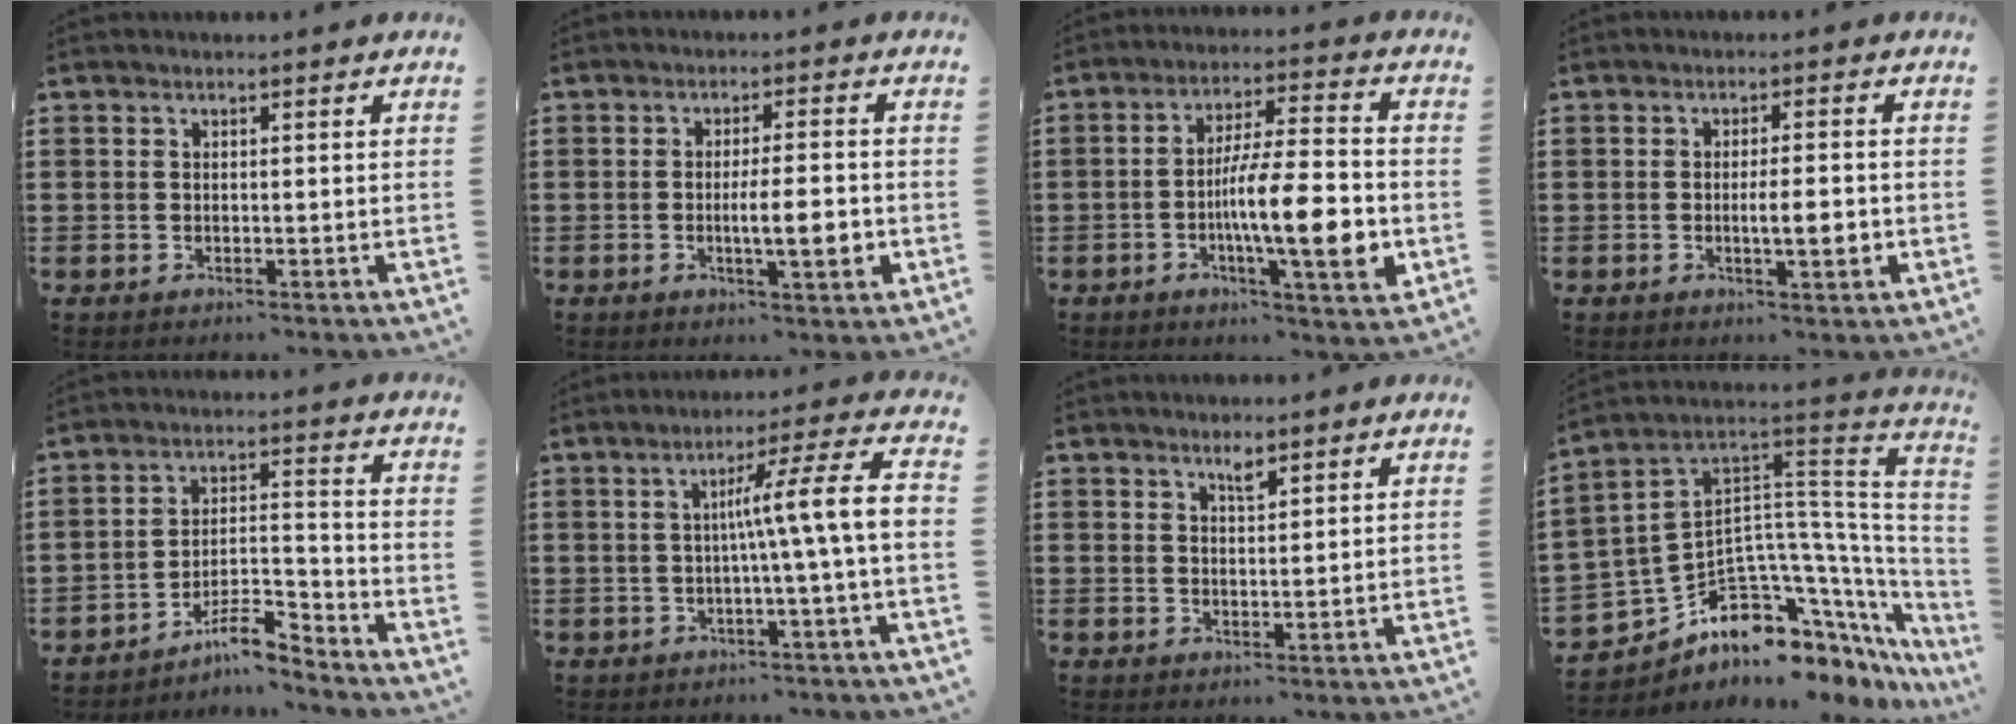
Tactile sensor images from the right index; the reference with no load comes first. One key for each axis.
{"total": 6.4, "fx": -1.2, "fy": 1.3, "fz": 6.2, "tx": -0.095, "ty": -0.003, "tz": -0.022}
{"total": 13.2, "fx": -3.3, "fy": 2.6, "fz": 12.5, "tx": -0.192, "ty": -0.009, "tz": -0.060}
{"total": 4.5, "fx": -0.7, "fy": 0.9, "fz": 4.3, "tx": -0.065, "ty": -0.002, "tz": -0.015}
{"total": 7.1, "fx": -6.1, "fy": 1.3, "fz": 3.4, "tx": -0.061, "ty": 0.008, "tz": -0.115}
{"total": 8.7, "fx": -0.4, "fy": -0.6, "fz": 8.7, "tx": -0.150, "ty": -0.006, "tz": -0.015}
{"total": 1.9, "fx": 1.5, "fy": 0.3, "fz": 1.1, "tx": -0.016, "ty": -0.001, "tz": 0.025}
{"total": 7.0, "fx": -4.4, "fy": 3.7, "fz": 4.1, "tx": -0.118, "ty": -0.054, "tz": -0.097}